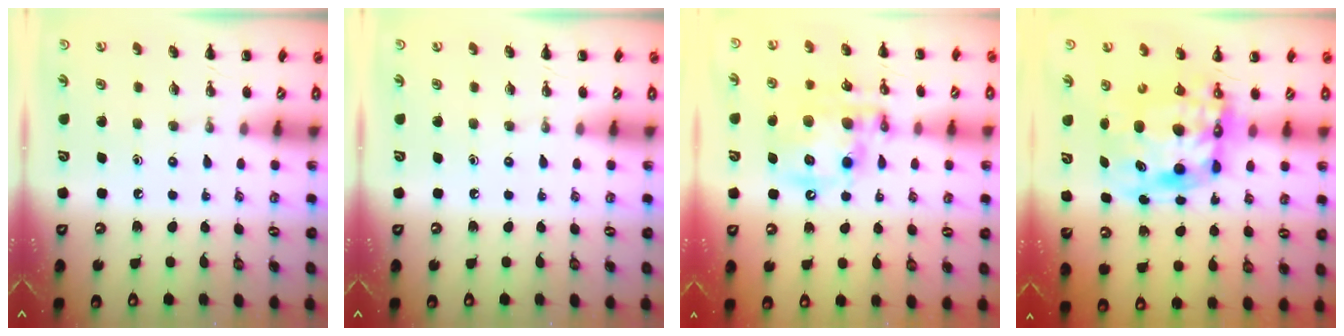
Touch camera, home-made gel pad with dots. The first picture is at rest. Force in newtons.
{"total": 0.0}
{"total": 15.1, "press": 14.8, "slide": 3.2}
{"total": 12.6, "press": 12.2, "slide": 3.4}